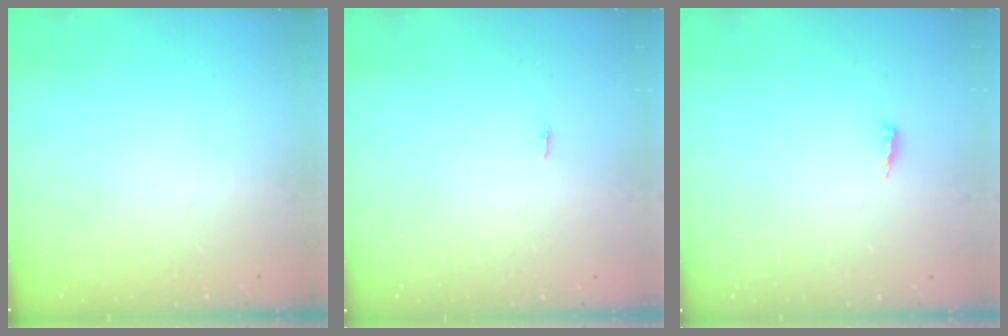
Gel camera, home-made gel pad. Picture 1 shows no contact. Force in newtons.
{"total": 2.8, "press": 1.8, "slide": 2.2}
{"total": 4.2, "press": 4.2, "slide": 0.6}